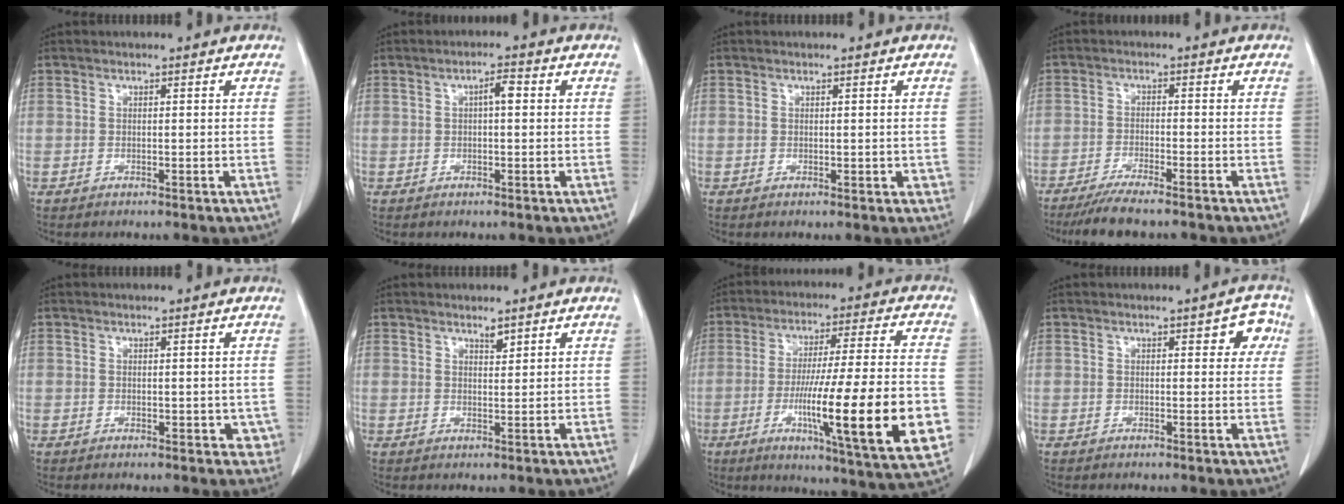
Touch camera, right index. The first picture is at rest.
{"total": 2.5, "force": [0.5, 0.5, 2.4], "torque": [-0.040, 0.006, 0.008]}
{"total": 1.3, "force": [0.1, 0.8, 1.0], "torque": [-0.010, 0.000, 0.005]}
{"total": 6.9, "force": [-5.8, 0.4, 3.8], "torque": [-0.060, -0.015, -0.096]}
{"total": 2.8, "force": [0.1, 1.9, 2.1], "torque": [-0.001, -0.003, 0.004]}
{"total": 1.6, "force": [1.4, 0.3, 0.7], "torque": [-0.013, -0.006, 0.024]}
{"total": 22.9, "force": [-5.7, 0.7, 22.1], "torque": [-0.300, -0.027, -0.085]}
{"total": 3.7, "force": [1.5, 1.5, 3.0], "torque": [-0.022, 0.010, 0.013]}